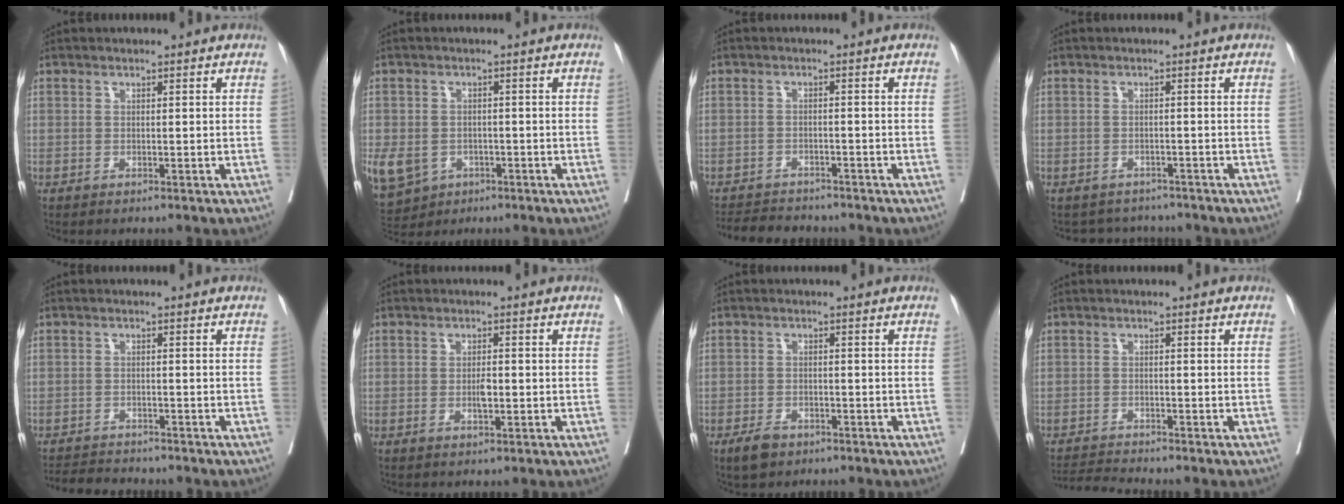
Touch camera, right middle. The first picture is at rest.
{"total": 17.6, "force": [-6.8, 14.6, 7.1], "torque": [-0.267, -0.016, -0.096]}
{"total": 6.8, "force": [-6.4, 1.6, 1.5], "torque": [-0.021, -0.007, -0.096]}
{"total": 4.4, "force": [-4.1, 1.6, -0.3], "torque": [0.006, 0.008, -0.052]}
{"total": 4.7, "force": [-4.6, 0.5, 0.8], "torque": [-0.009, -0.016, -0.077]}
{"total": 2.1, "force": [-0.5, 0.6, 1.9], "torque": [-0.038, -0.001, -0.005]}
{"total": 3.1, "force": [-2.2, 1.6, 1.5], "torque": [-0.031, 0.000, -0.032]}
{"total": 2.9, "force": [-2.7, -1.1, -0.1], "torque": [-0.005, -0.021, -0.050]}